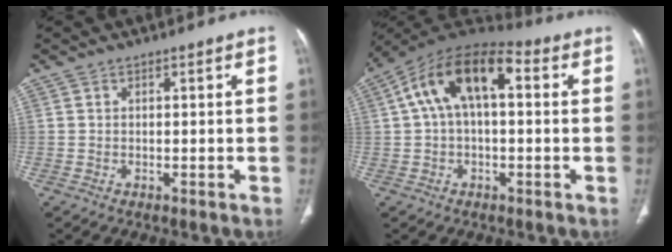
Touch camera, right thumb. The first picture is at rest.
{"total": 14.9, "force": [3.1, 7.7, 12.4], "torque": [-0.215, 0.045, 0.044]}